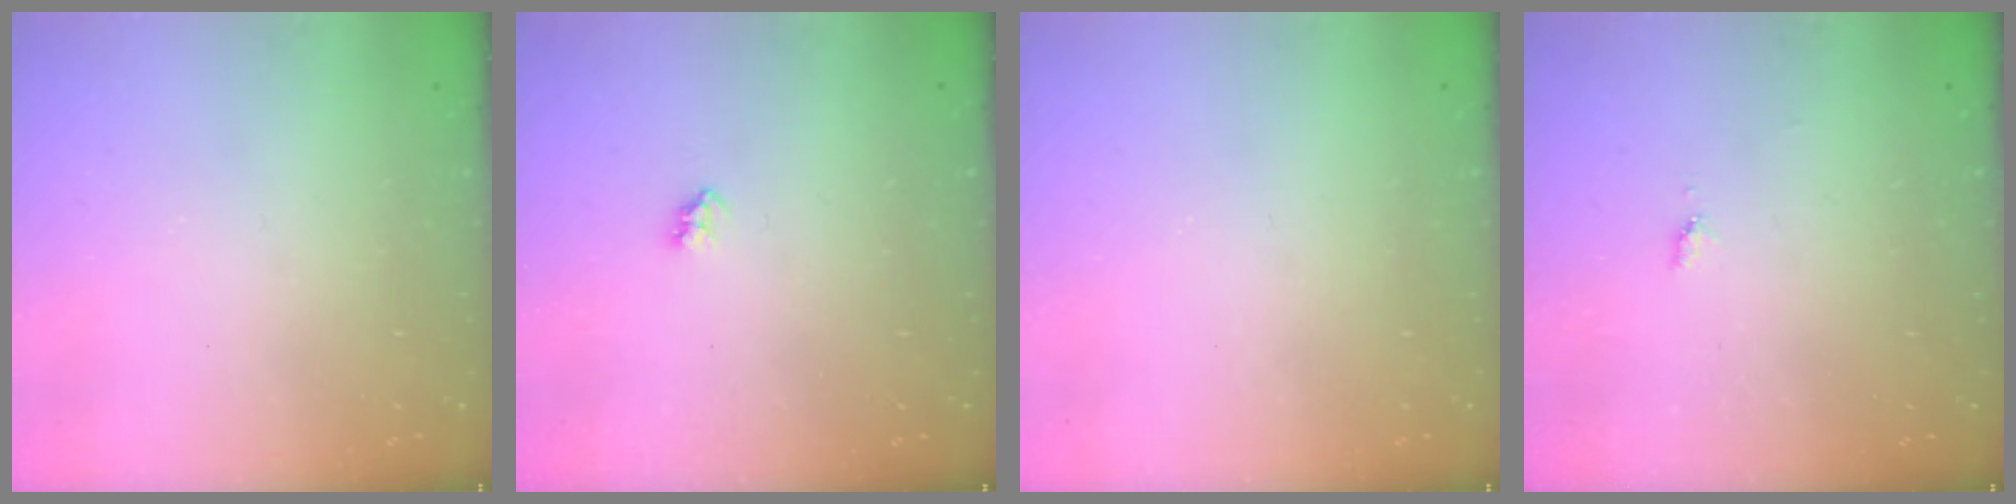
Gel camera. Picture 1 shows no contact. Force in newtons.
{"total": 2.1, "press": 2.1, "slide": 0.4}
{"total": 0.0}
{"total": 3.7, "press": 3.7, "slide": 0.5}